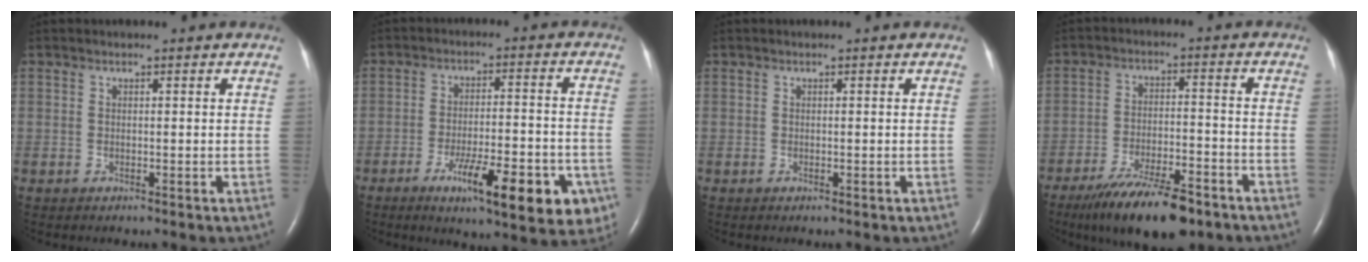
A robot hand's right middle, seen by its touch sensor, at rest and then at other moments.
{"total": 14.9, "force": [-7.2, 3.5, 12.5], "torque": [-0.136, 0.000, -0.094]}
{"total": 0.0}
{"total": 12.9, "force": [-9.3, 3.3, 8.3], "torque": [-0.142, -0.019, -0.157]}